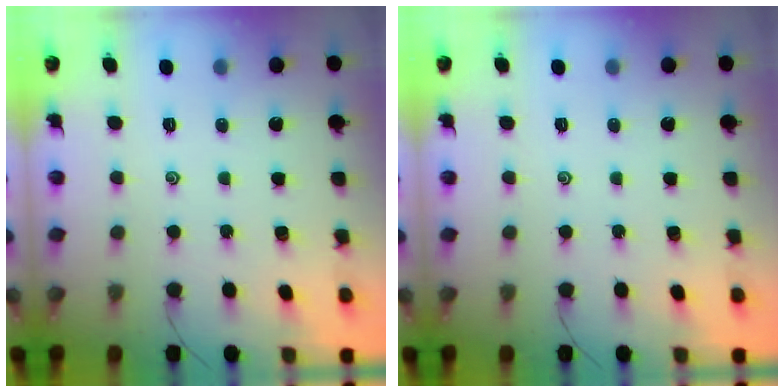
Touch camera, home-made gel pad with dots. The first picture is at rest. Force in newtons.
{"total": 0.0}